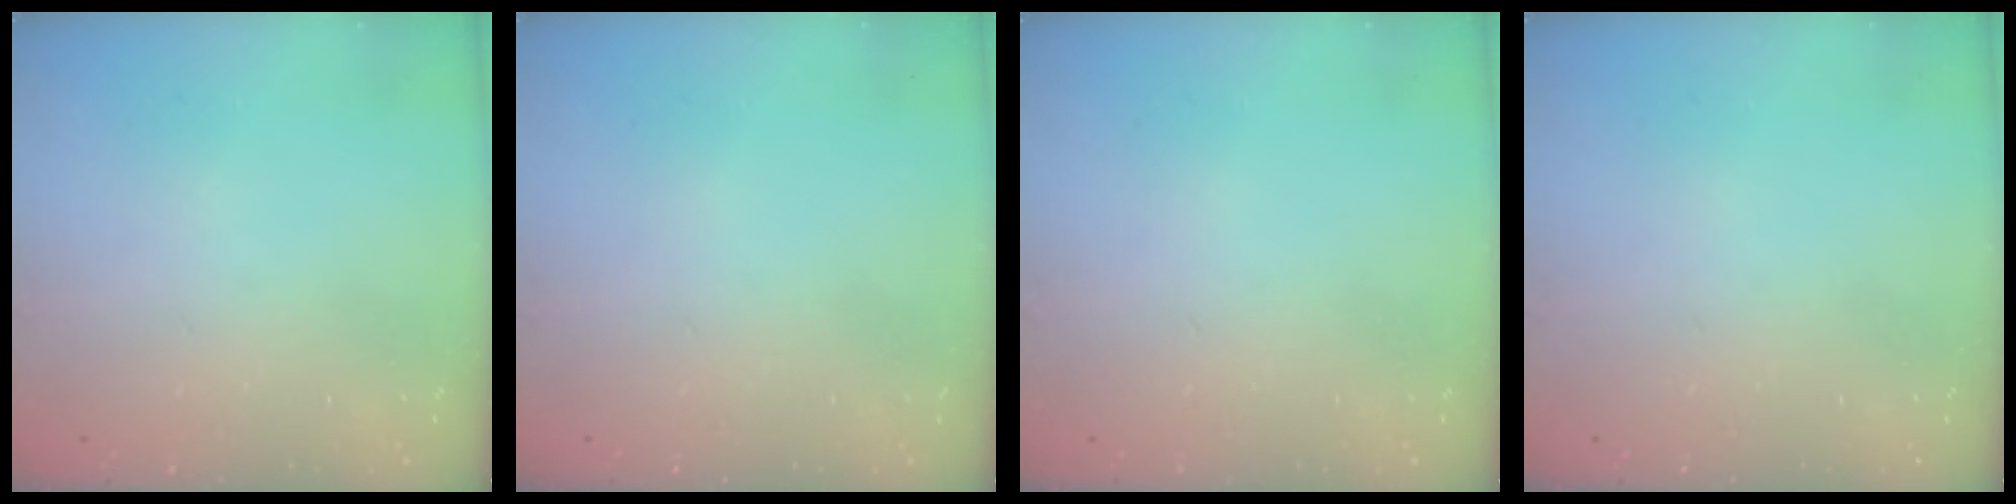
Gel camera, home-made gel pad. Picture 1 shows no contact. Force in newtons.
{"total": 0.0}
{"total": 0.0}
{"total": 0.0}